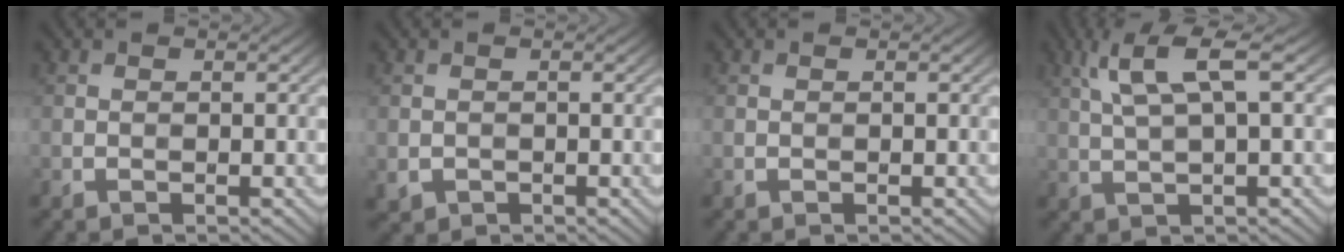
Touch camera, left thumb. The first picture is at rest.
{"total": 1.3, "force": [-0.5, 1.1, 0.5], "torque": [-0.015, -0.010, -0.008]}
{"total": 0.0}
{"total": 6.3, "force": [2.6, 1.1, 5.6], "torque": [-0.127, 0.016, 0.054]}